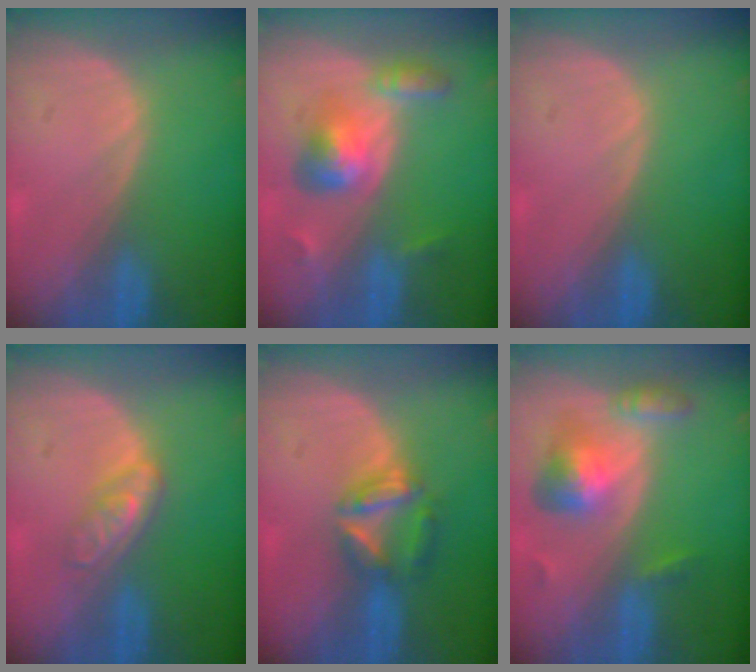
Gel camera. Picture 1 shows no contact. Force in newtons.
{"total": 6.3, "press": 5.7, "slide": 2.8}
{"total": 0.0}
{"total": 4.5, "press": 3.9, "slide": 2.2}
{"total": 6.1, "press": 5.6, "slide": 2.5}
{"total": 6.5, "press": 6.0, "slide": 2.5}